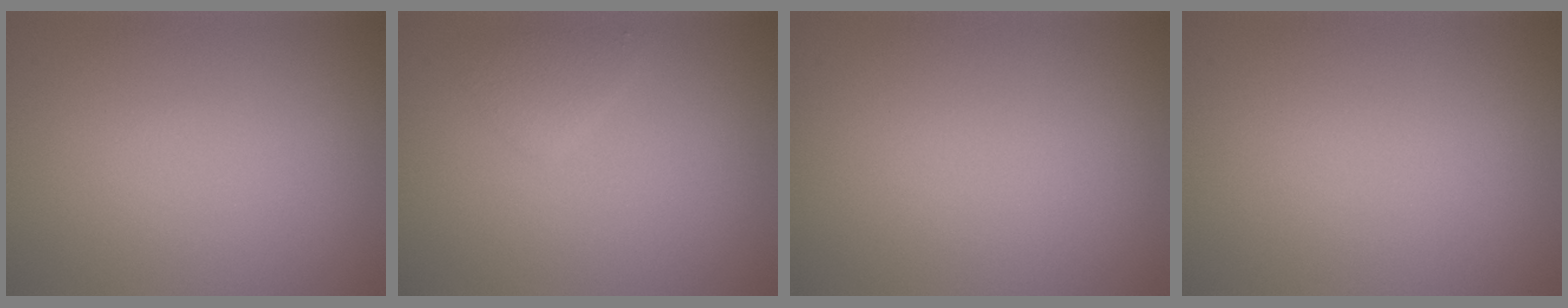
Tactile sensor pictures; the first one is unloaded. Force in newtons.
{"total": 1.3, "press": 1.3, "slide": 0.1}
{"total": 0.0}
{"total": 0.0}